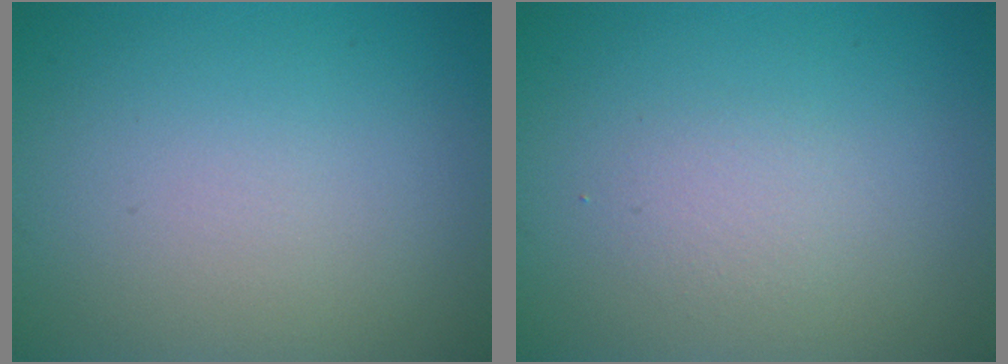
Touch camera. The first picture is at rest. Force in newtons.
{"total": 1.3, "press": 1.3, "slide": 0.1}